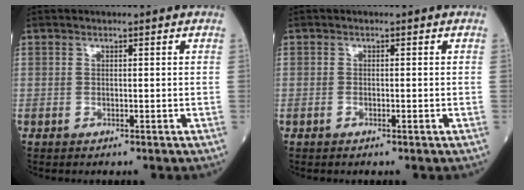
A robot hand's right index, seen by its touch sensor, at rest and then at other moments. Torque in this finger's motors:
{"motor_torque": [-0.14, 0.05, -0.04, -0.01]}